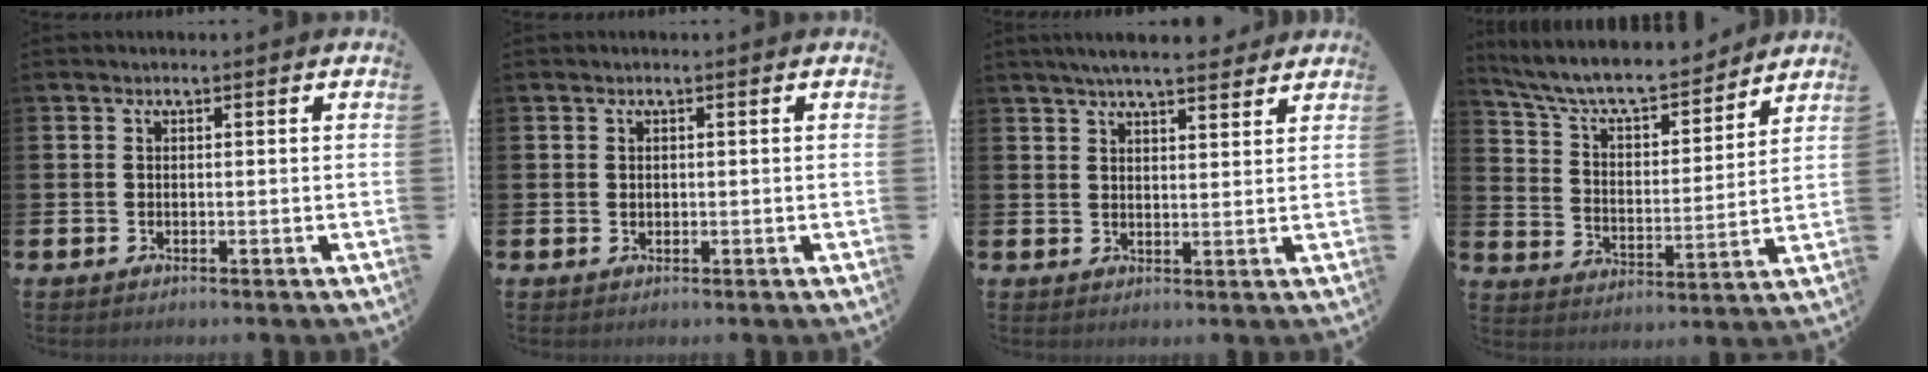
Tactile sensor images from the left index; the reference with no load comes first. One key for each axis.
{"total": 0.6, "fx": 0.3, "fy": 0.5, "fz": 0.2, "tx": 0.003, "ty": 0.001, "tz": 0.002}
{"total": 5.1, "fx": 4.8, "fy": 0.5, "fz": 1.7, "tx": -0.035, "ty": -0.017, "tz": 0.084}
{"total": 8.7, "fx": 8.1, "fy": 1.8, "fz": 2.8, "tx": -0.090, "ty": -0.056, "tz": 0.139}